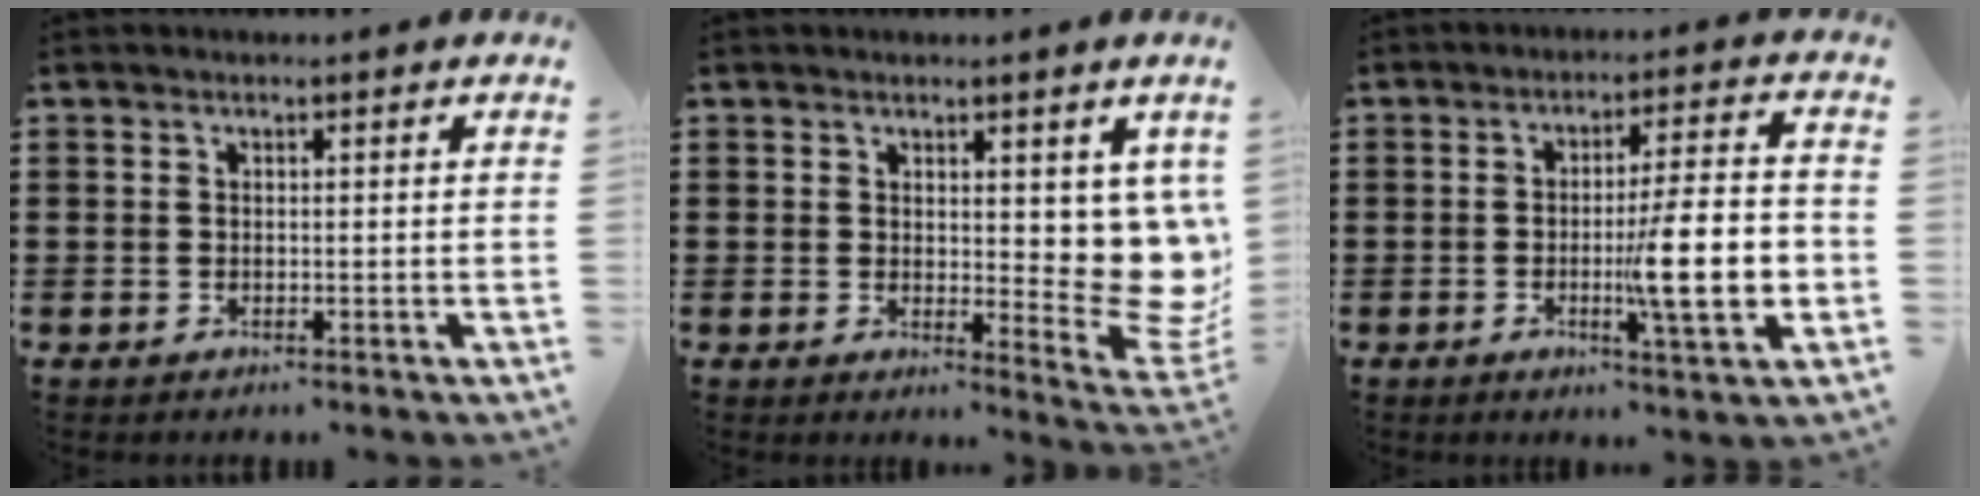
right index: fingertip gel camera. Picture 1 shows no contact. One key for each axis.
{"total": 6.8, "fx": 2.7, "fy": 3.7, "fz": 4.9, "tx": -0.052, "ty": -0.025, "tz": 0.050}
{"total": 12.4, "fx": -2.1, "fy": 2.2, "fz": 12.0, "tx": -0.172, "ty": -0.007, "tz": -0.038}